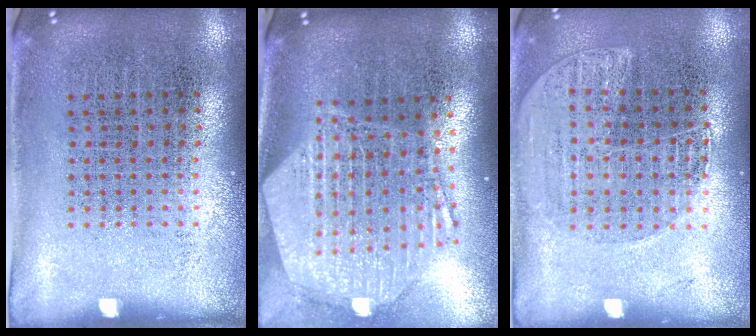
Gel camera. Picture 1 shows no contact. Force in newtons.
{"total": 3.0, "press": 2.4, "slide": 1.8}
{"total": 1.3, "press": 1.3, "slide": 0.1}